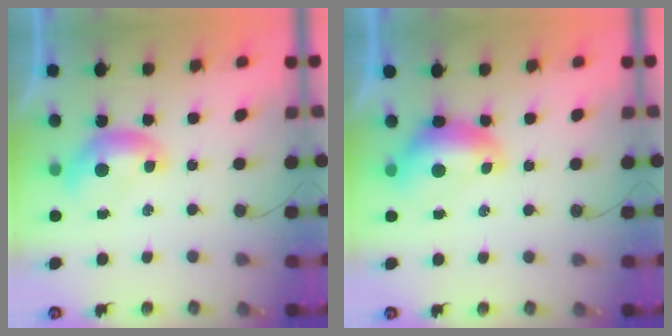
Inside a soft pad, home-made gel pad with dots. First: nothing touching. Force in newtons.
{"total": 1.2, "press": 1.1, "slide": 0.4}